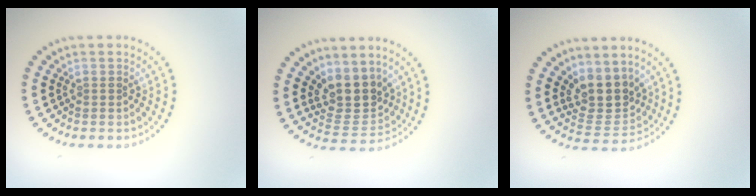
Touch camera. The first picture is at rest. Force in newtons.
{"total": 4.0, "press": 3.6, "slide": 1.9}
{"total": 4.0, "press": 3.6, "slide": 1.9}